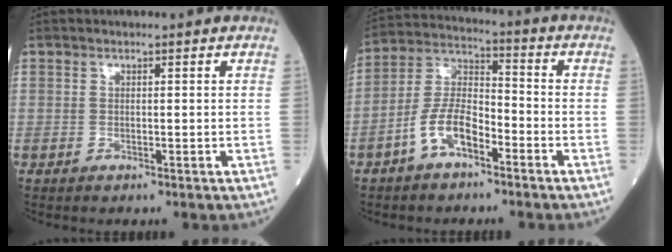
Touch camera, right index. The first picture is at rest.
{"total": 8.8, "force": [-4.5, 3.7, 6.6], "torque": [-0.142, 0.017, -0.090]}